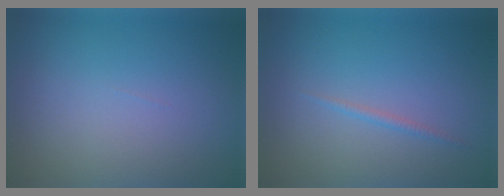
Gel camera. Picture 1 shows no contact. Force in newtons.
{"total": 0.6, "press": 0.6, "slide": 0.0}